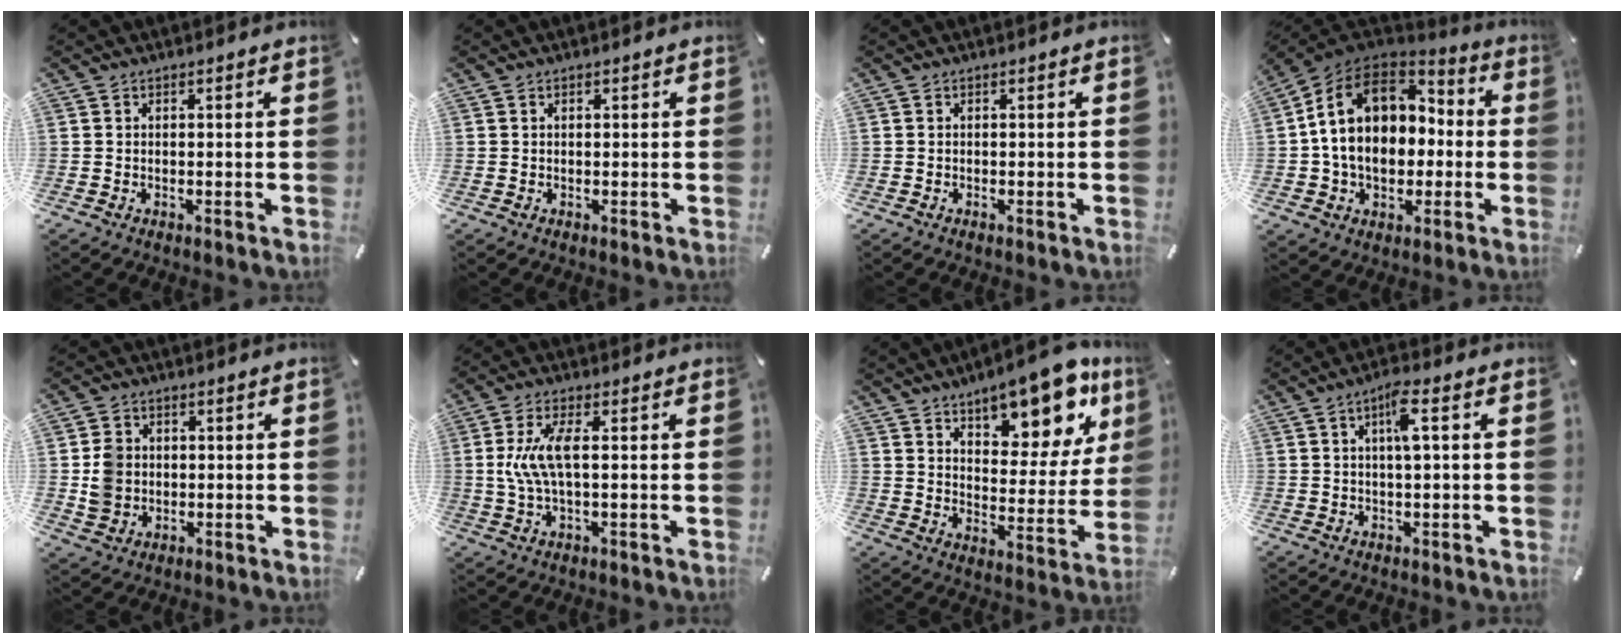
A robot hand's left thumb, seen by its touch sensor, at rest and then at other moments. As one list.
[{"total": 0.0}, {"total": 0.5, "force": [-0.2, 0.1, 0.5], "torque": [-0.008, -0.003, -0.003]}, {"total": 17.0, "force": [1.3, 13.6, 10.2], "torque": [-0.188, 0.007, 0.025]}, {"total": 6.2, "force": [0.0, 5.8, 2.2], "torque": [-0.055, 0.010, 0.002]}, {"total": 8.3, "force": [0.6, 2.8, 7.8], "torque": [-0.172, -0.008, 0.005]}, {"total": 13.8, "force": [10.9, 5.7, 6.2], "torque": [-0.078, -0.089, 0.189]}, {"total": 5.4, "force": [1.3, 0.9, 5.1], "torque": [-0.094, 0.001, 0.017]}]